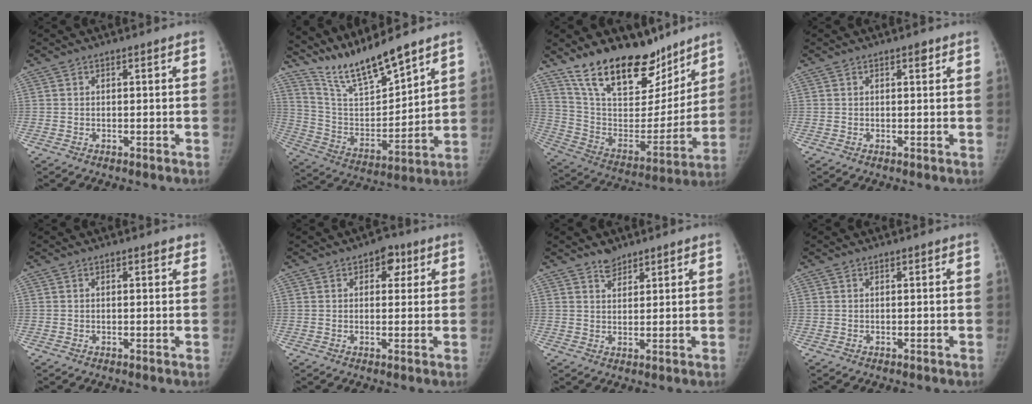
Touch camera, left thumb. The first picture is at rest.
{"total": 14.9, "force": [13.0, 2.2, 7.0], "torque": [-0.110, -0.075, 0.257]}
{"total": 25.4, "force": [18.5, 11.5, 12.9], "torque": [-0.171, -0.085, 0.314]}
{"total": 1.2, "force": [0.7, 0.6, 0.8], "torque": [-0.006, -0.001, 0.009]}
{"total": 1.0, "force": [0.7, 0.4, 0.5], "torque": [0.000, -0.002, 0.006]}
{"total": 4.2, "force": [1.9, 2.8, 2.5], "torque": [-0.005, -0.002, 0.020]}
{"total": 2.9, "force": [2.4, 1.5, 0.5], "torque": [0.009, -0.018, 0.039]}
{"total": 0.0}